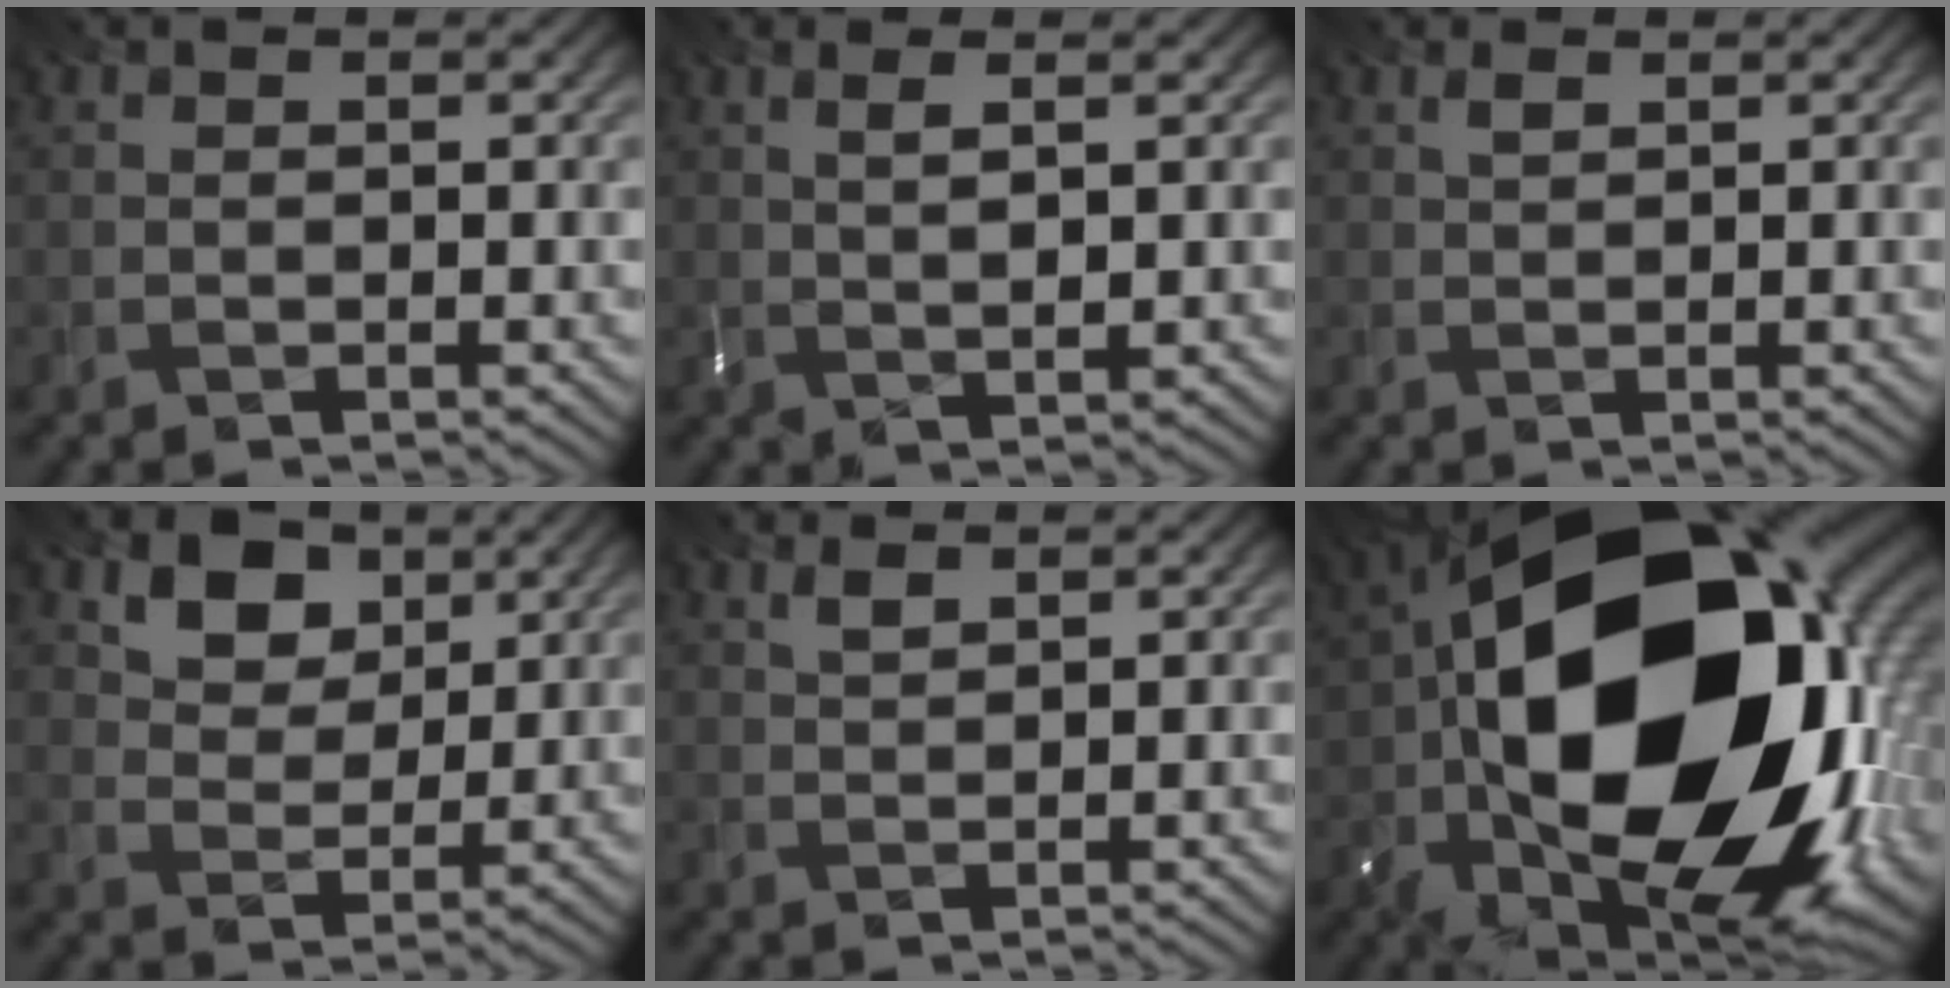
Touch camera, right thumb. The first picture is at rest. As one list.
[{"total": 2.7, "force": [1.2, 0.3, 2.4], "torque": [-0.057, 0.005, 0.022]}, {"total": 1.0, "force": [0.9, 0.0, 0.4], "torque": [-0.014, 0.004, 0.013]}, {"total": 8.1, "force": [4.8, 5.4, 3.6], "torque": [-0.113, 0.000, 0.092]}, {"total": 1.4, "force": [1.2, 0.1, 0.6], "torque": [-0.018, 0.004, 0.022]}, {"total": 23.4, "force": [-1.2, 14.9, 18.0], "torque": [-0.387, -0.049, 0.006]}]